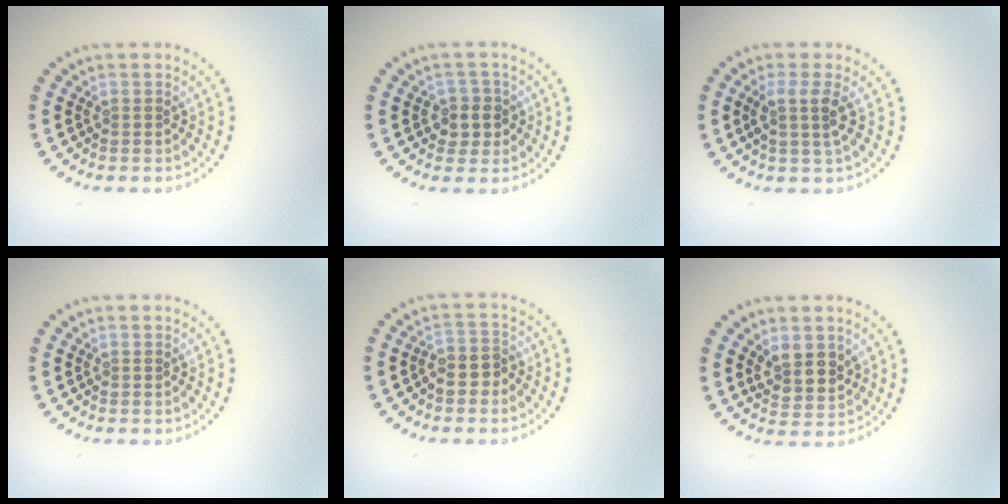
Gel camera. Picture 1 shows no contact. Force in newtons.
{"total": 2.3, "press": 2.2, "slide": 0.9}
{"total": 2.4, "press": 1.8, "slide": 1.6}
{"total": 0.0}
{"total": 2.3, "press": 2.1, "slide": 0.9}
{"total": 2.8, "press": 2.5, "slide": 1.1}